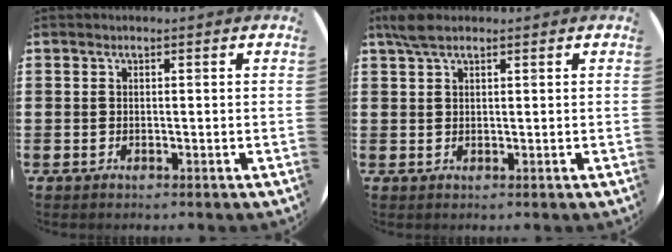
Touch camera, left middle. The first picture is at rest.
{"total": 2.6, "force": [1.9, 0.8, 1.6], "torque": [-0.036, 0.004, 0.035]}